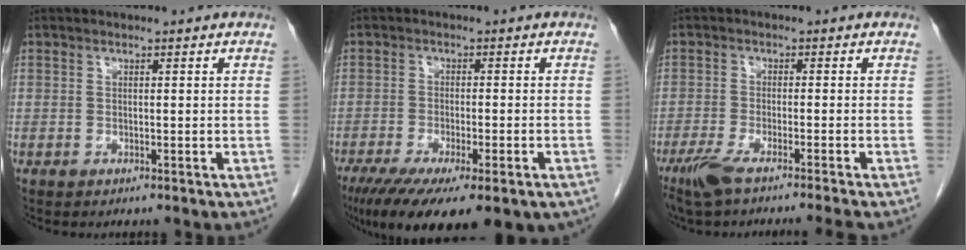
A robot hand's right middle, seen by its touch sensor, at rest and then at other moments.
{"total": 16.9, "force": [-11.1, 4.5, 11.9], "torque": [-0.180, -0.032, -0.164]}
{"total": 7.6, "force": [-6.0, -0.6, 4.6], "torque": [-0.073, -0.020, -0.102]}